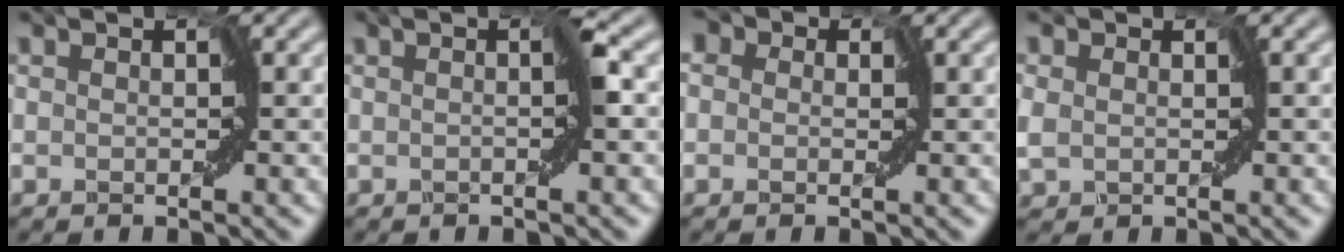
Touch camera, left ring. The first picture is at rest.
{"total": 1.3, "force": [-0.2, -0.3, 1.3], "torque": [-0.027, 0.002, -0.007]}
{"total": 3.6, "force": [1.3, 2.8, 1.8], "torque": [-0.007, 0.013, -0.025]}
{"total": 1.9, "force": [0.2, 1.7, 0.9], "torque": [-0.015, 0.000, -0.003]}